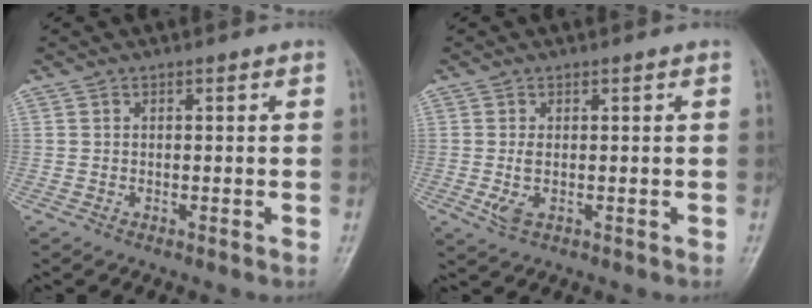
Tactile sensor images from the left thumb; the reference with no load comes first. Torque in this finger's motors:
{"motor_torque": [0.00, 0.90, 0.61, 0.24, 0.01]}